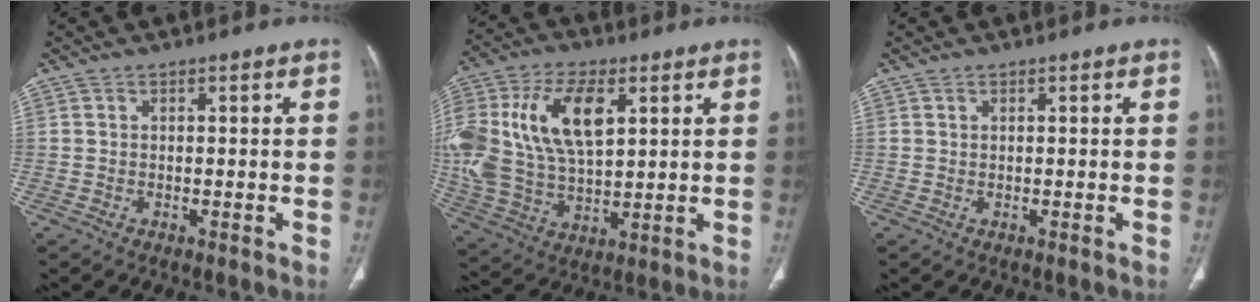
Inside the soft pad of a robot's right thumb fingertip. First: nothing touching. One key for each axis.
{"total": 24.2, "fx": 6.3, "fy": 13.8, "fz": 18.9, "tx": -0.419, "ty": 0.005, "tz": 0.118}
{"total": 0.0}